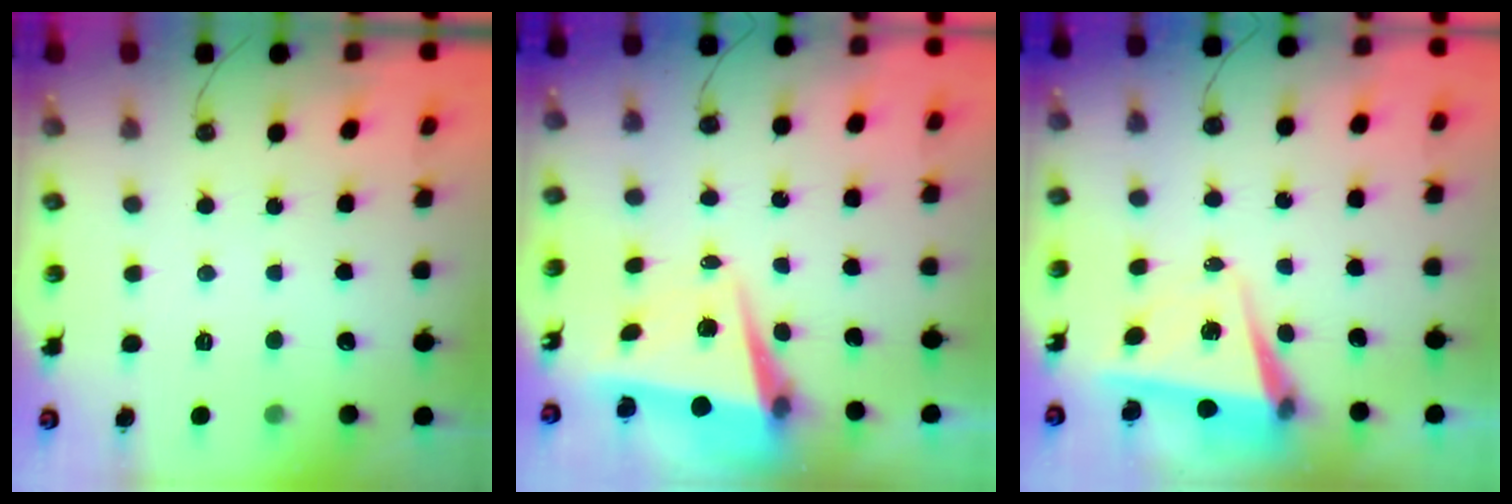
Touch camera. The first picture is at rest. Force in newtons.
{"total": 6.7, "press": 6.4, "slide": 1.7}
{"total": 6.7, "press": 5.7, "slide": 3.6}